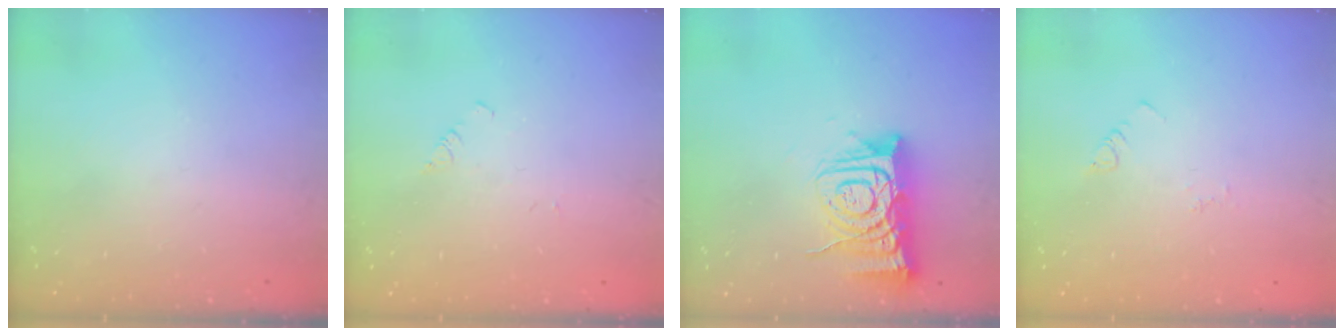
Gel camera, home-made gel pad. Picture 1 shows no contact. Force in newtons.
{"total": 1.0, "press": 0.9, "slide": 0.2}
{"total": 12.6, "press": 12.6, "slide": 1.1}
{"total": 2.5, "press": 2.5, "slide": 0.4}